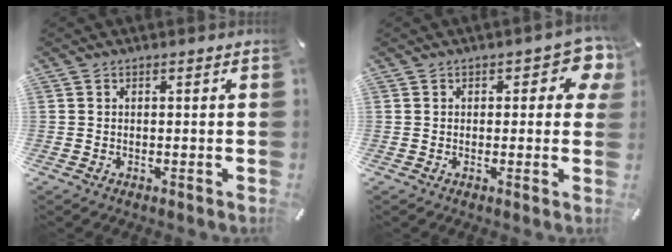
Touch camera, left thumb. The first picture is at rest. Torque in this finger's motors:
{"motor_torque": [0.06, -0.29, 0.17, 0.32, 0.00]}